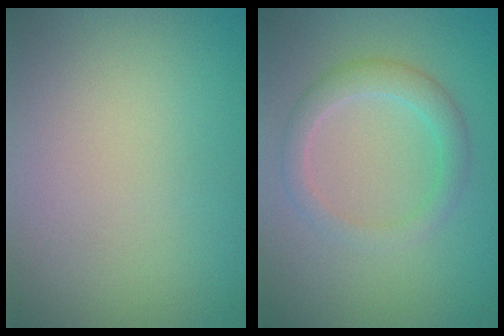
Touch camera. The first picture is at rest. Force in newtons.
{"total": 2.7, "press": 2.7, "slide": 0.1}